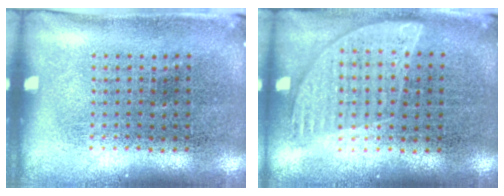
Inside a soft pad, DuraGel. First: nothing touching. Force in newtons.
{"total": 0.8, "press": 0.8, "slide": 0.3}